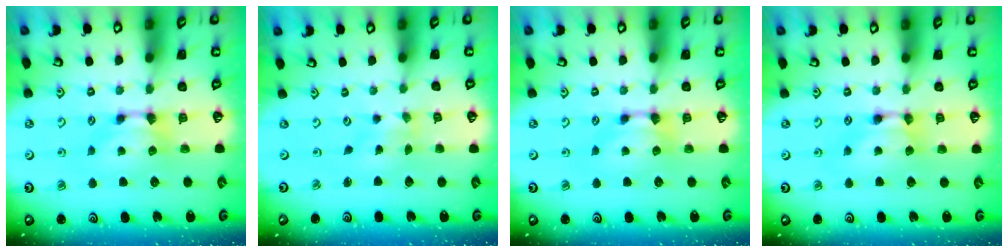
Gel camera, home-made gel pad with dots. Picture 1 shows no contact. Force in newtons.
{"total": 3.3, "press": 3.2, "slide": 0.9}
{"total": 0.0}
{"total": 1.7, "press": 1.7, "slide": 0.2}